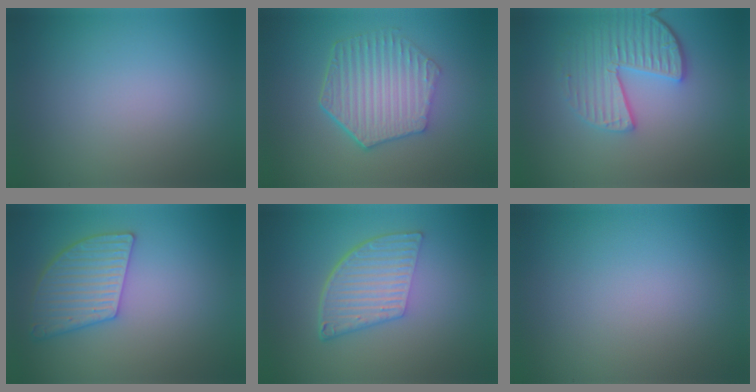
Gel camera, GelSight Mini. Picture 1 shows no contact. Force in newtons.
{"total": 6.4, "press": 4.8, "slide": 4.2}
{"total": 4.9, "press": 3.9, "slide": 2.9}
{"total": 4.8, "press": 4.3, "slide": 2.1}
{"total": 6.1, "press": 4.2, "slide": 4.4}
{"total": 0.0}